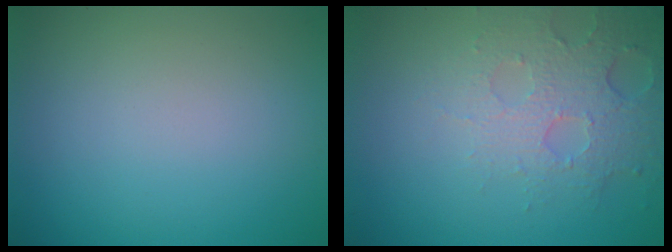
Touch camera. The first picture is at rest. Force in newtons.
{"total": 4.9, "press": 3.4, "slide": 3.5}